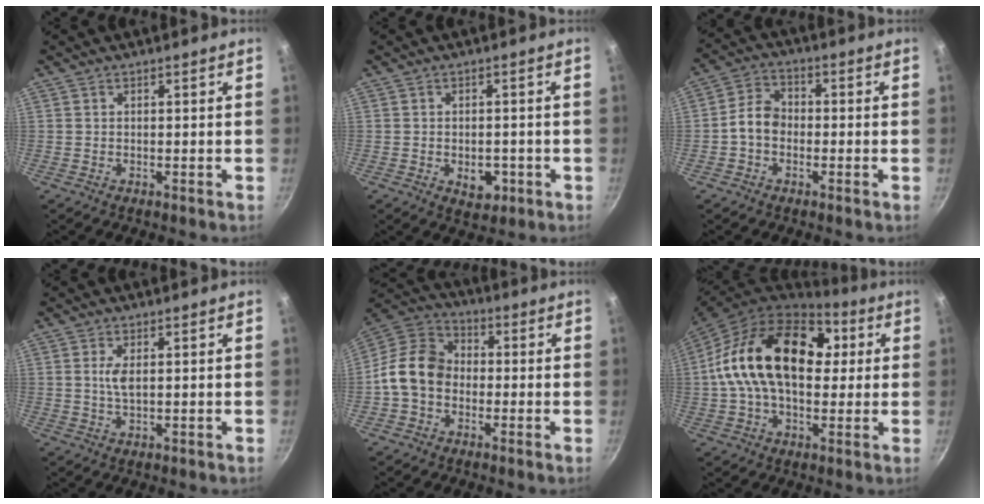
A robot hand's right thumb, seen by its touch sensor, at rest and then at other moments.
{"total": 4.9, "force": [-1.5, 3.3, 3.3], "torque": [-0.029, 0.006, -0.013]}
{"total": 6.1, "force": [-1.2, 4.6, 3.7], "torque": [-0.048, 0.026, -0.035]}
{"total": 3.1, "force": [0.6, 1.2, 2.7], "torque": [-0.054, -0.003, 0.013]}
{"total": 11.5, "force": [-1.8, 9.0, 6.9], "torque": [-0.096, 0.035, -0.059]}
{"total": 23.6, "force": [3.8, 15.3, 17.6], "torque": [-0.277, 0.028, 0.046]}